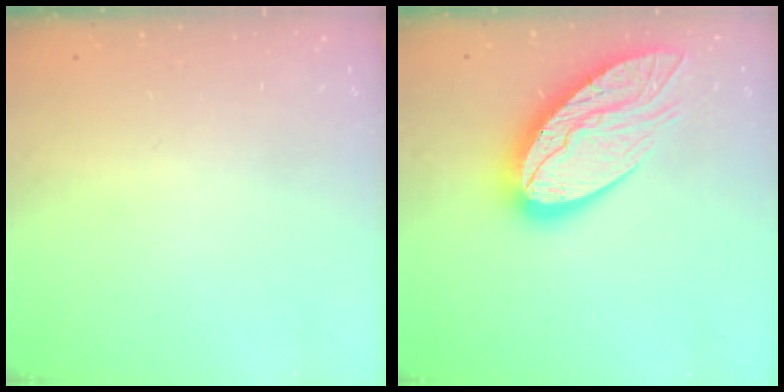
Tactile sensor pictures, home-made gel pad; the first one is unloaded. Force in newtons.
{"total": 20.2, "press": 20.1, "slide": 1.8}